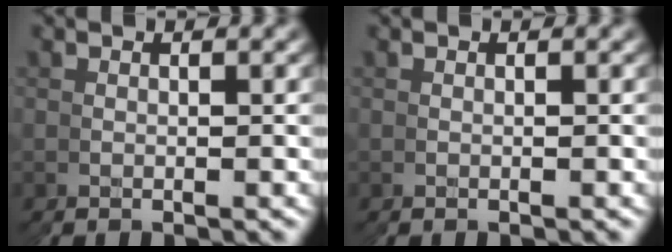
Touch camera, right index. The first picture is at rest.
{"total": 0.0}